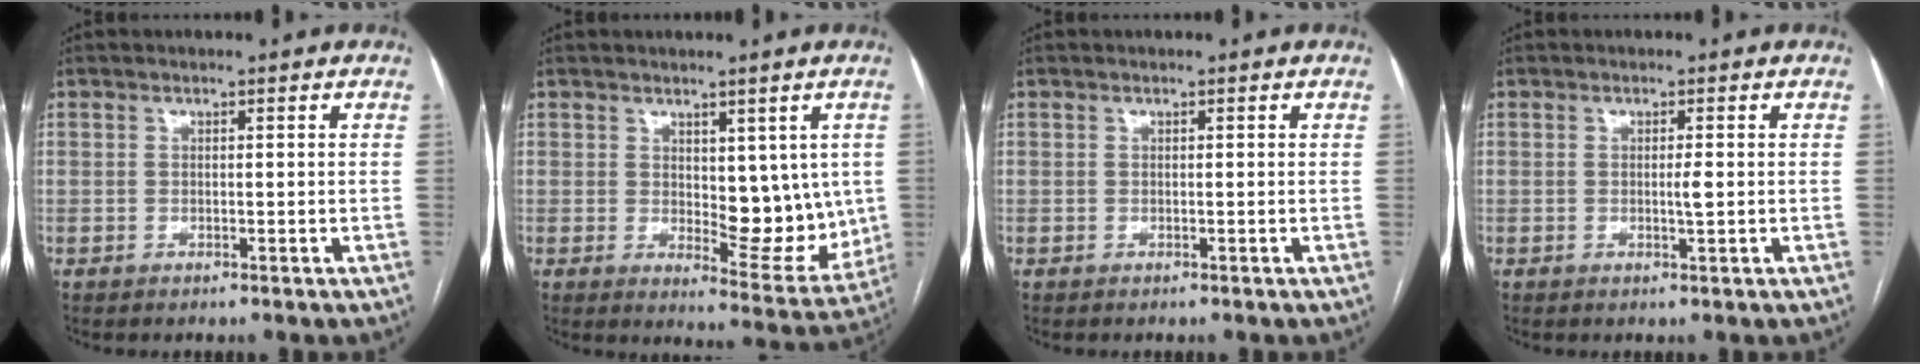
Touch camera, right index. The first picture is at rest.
{"total": 9.7, "force": [1.1, 4.8, 8.4], "torque": [-0.093, -0.012, 0.029]}
{"total": 0.0}
{"total": 1.4, "force": [-0.1, 0.0, 1.4], "torque": [-0.025, -0.001, -0.001]}